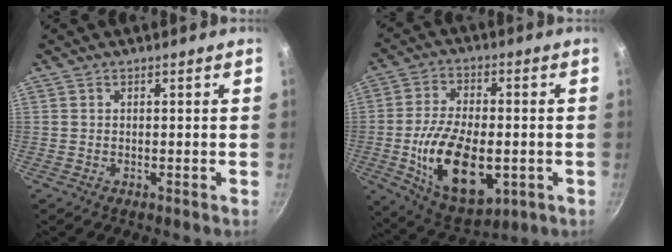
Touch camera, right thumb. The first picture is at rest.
{"total": 18.4, "force": [-3.5, 9.9, 15.0], "torque": [-0.250, 0.004, -0.049]}